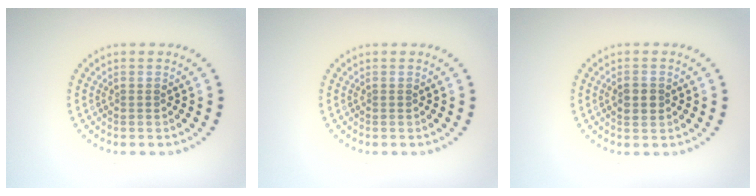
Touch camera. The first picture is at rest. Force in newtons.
{"total": 0.0}
{"total": 2.2, "press": 2.2, "slide": 0.1}